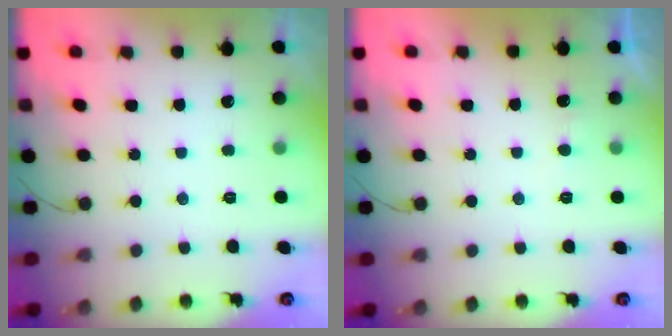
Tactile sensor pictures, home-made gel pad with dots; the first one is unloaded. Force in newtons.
{"total": 3.0, "press": 2.9, "slide": 0.4}